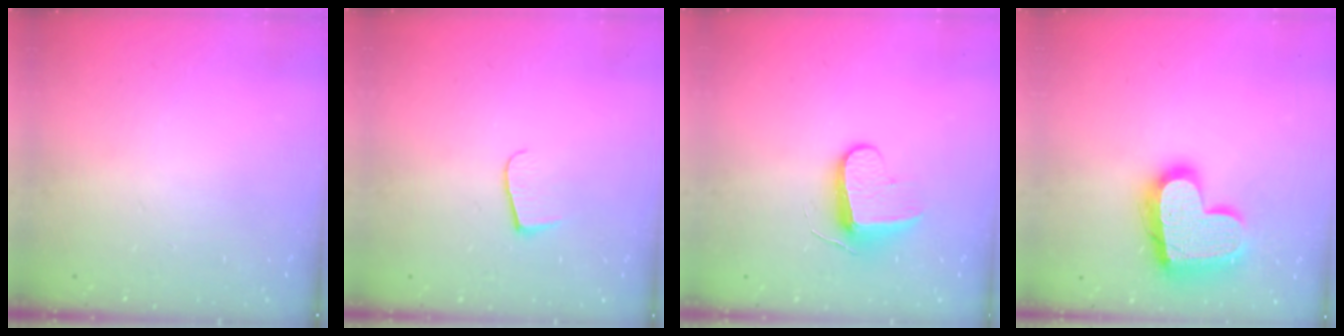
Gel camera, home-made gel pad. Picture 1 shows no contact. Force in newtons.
{"total": 6.2, "press": 6.1, "slide": 0.6}
{"total": 8.7, "press": 8.7, "slide": 0.5}
{"total": 19.1, "press": 19.0, "slide": 1.3}